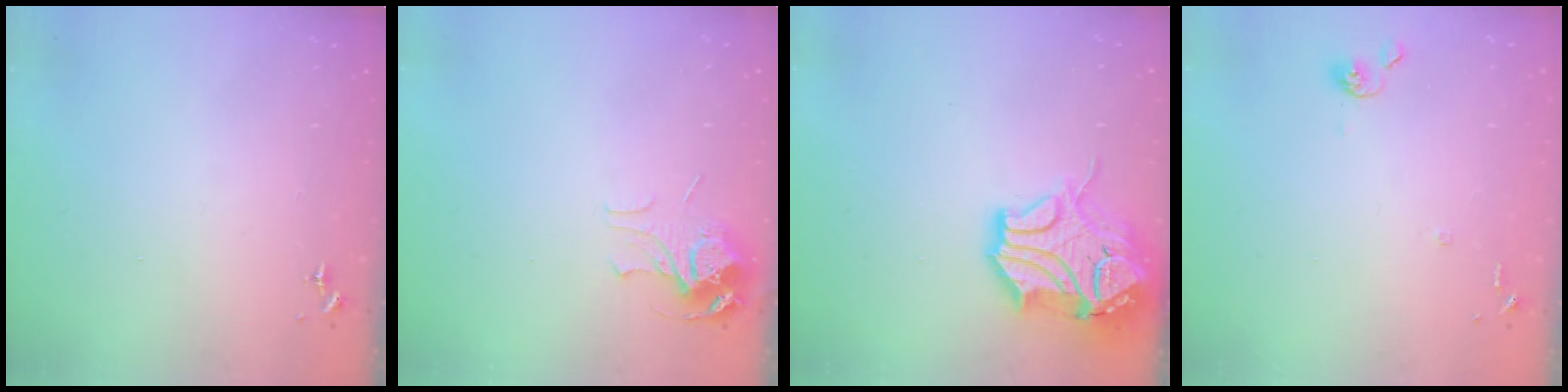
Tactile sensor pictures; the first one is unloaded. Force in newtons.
{"total": 7.1, "press": 7.1, "slide": 0.2}
{"total": 17.2, "press": 17.1, "slide": 2.0}
{"total": 6.6, "press": 6.6, "slide": 0.6}